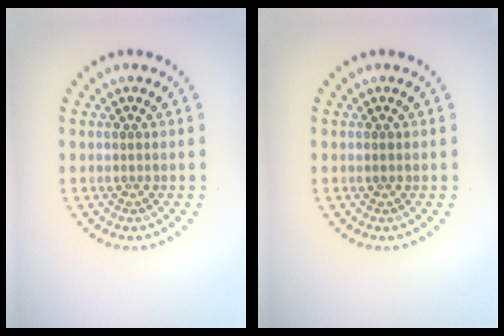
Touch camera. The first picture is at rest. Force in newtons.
{"total": 0.6, "press": 0.6, "slide": 0.1}